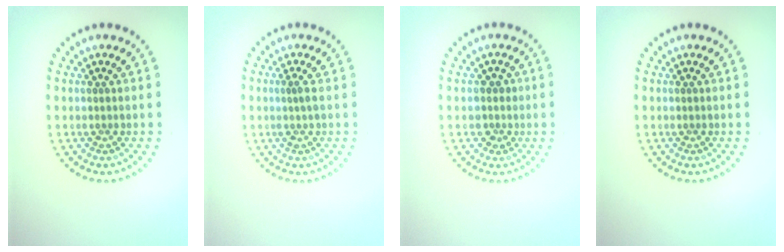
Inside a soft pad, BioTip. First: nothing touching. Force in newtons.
{"total": 1.0, "press": 0.8, "slide": 0.6}
{"total": 1.5, "press": 1.3, "slide": 0.8}
{"total": 0.0}